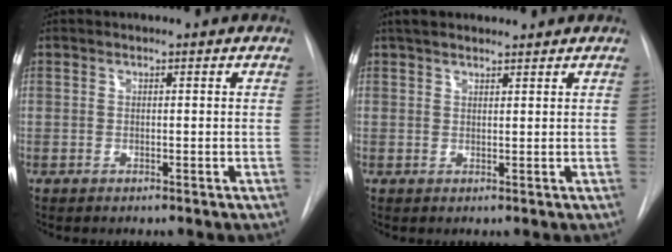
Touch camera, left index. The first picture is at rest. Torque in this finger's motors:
{"motor_torque": [0.10, -0.09, -0.27, -0.09]}